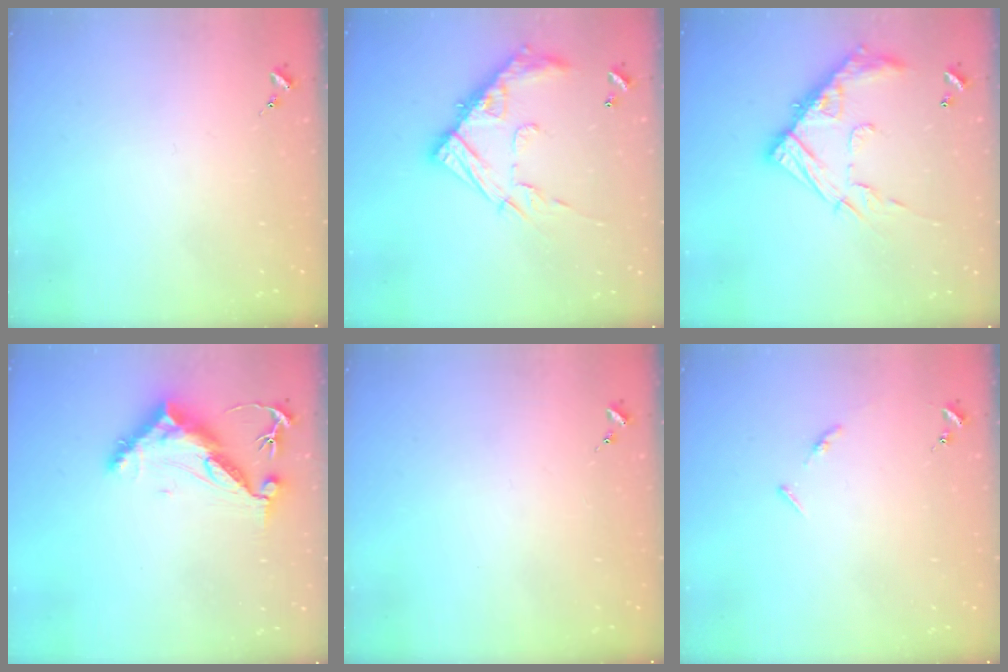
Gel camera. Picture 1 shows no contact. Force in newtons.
{"total": 17.4, "press": 17.3, "slide": 1.3}
{"total": 17.4, "press": 17.3, "slide": 1.3}
{"total": 11.4, "press": 11.4, "slide": 0.8}
{"total": 0.0}
{"total": 4.5, "press": 4.4, "slide": 0.5}